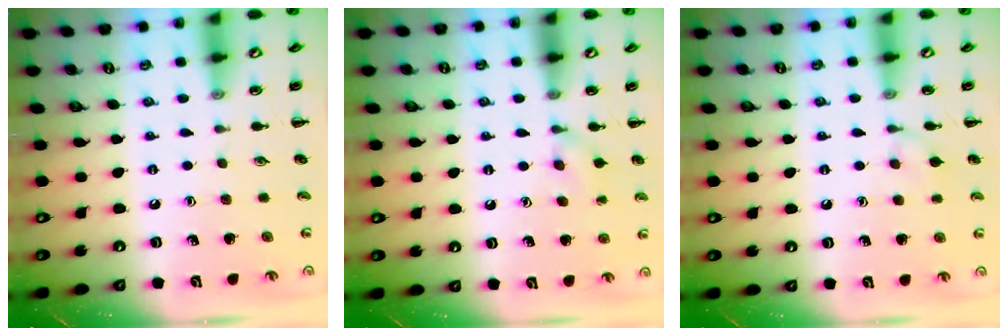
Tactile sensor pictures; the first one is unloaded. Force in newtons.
{"total": 6.7, "press": 6.5, "slide": 1.8}
{"total": 5.9, "press": 5.6, "slide": 1.9}